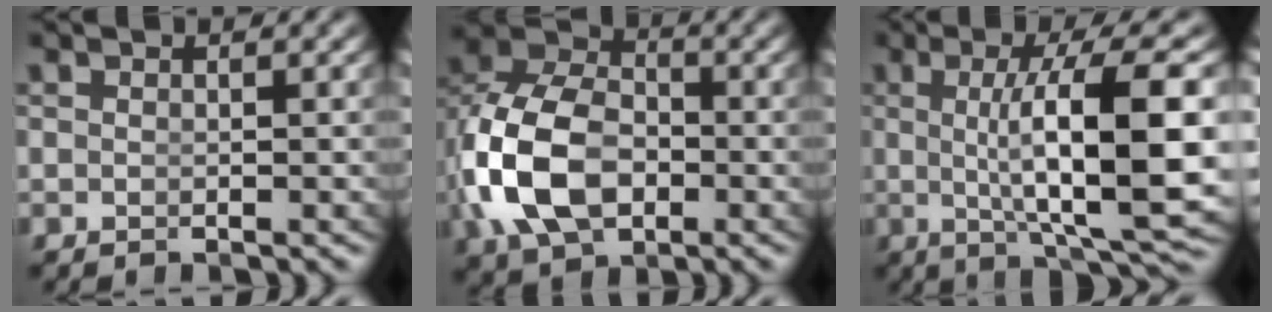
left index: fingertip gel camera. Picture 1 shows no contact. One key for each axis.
{"total": 10.6, "fx": -0.9, "fy": 8.0, "fz": 6.9, "tx": -0.153, "ty": -0.023, "tz": -0.006}
{"total": 11.1, "fx": -1.0, "fy": 2.3, "fz": 10.8, "tx": -0.154, "ty": -0.006, "tz": -0.003}